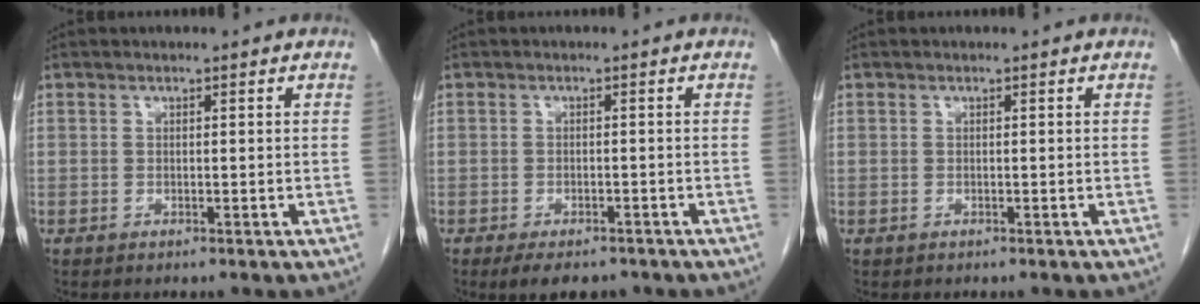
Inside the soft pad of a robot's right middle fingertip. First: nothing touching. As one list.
[{"total": 5.6, "force": [-4.2, 2.5, 2.6], "torque": [-0.034, -0.004, -0.057]}, {"total": 0.0}]